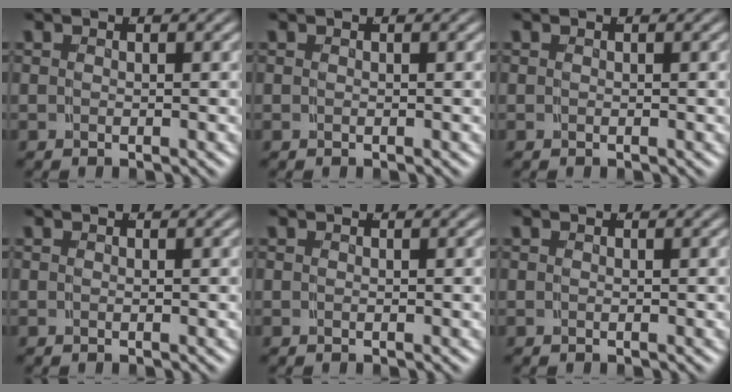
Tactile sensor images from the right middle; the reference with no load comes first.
{"total": 0.0}
{"total": 0.0}
{"total": 0.0}
{"total": 0.0}
{"total": 0.0}